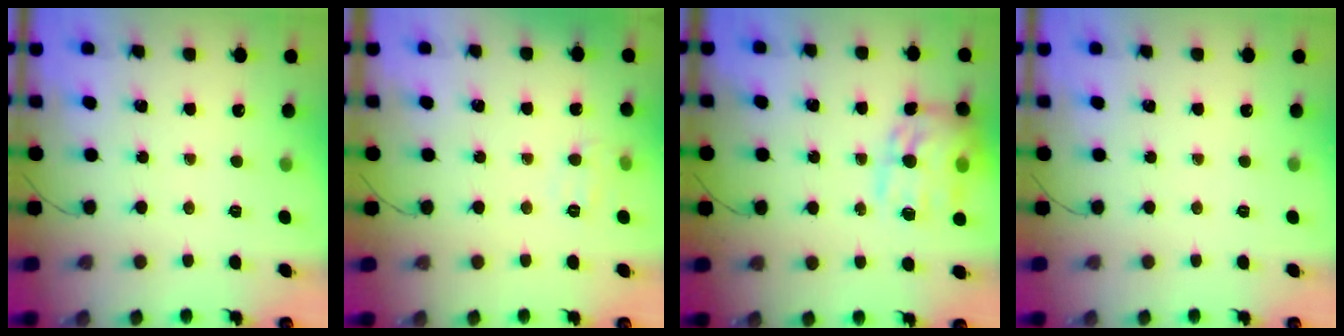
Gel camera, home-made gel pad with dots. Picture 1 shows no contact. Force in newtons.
{"total": 6.8, "press": 6.7, "slide": 0.9}
{"total": 18.1, "press": 17.9, "slide": 2.3}
{"total": 0.0}